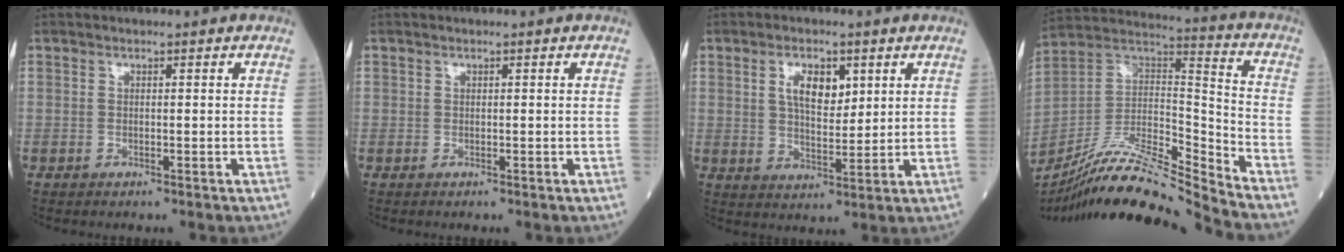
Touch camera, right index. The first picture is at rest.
{"total": 0.0}
{"total": 6.0, "force": [2.4, 2.7, 4.8], "torque": [-0.087, 0.004, 0.046]}
{"total": 18.7, "force": [-17.1, -0.6, 7.5], "torque": [-0.144, 0.025, -0.312]}